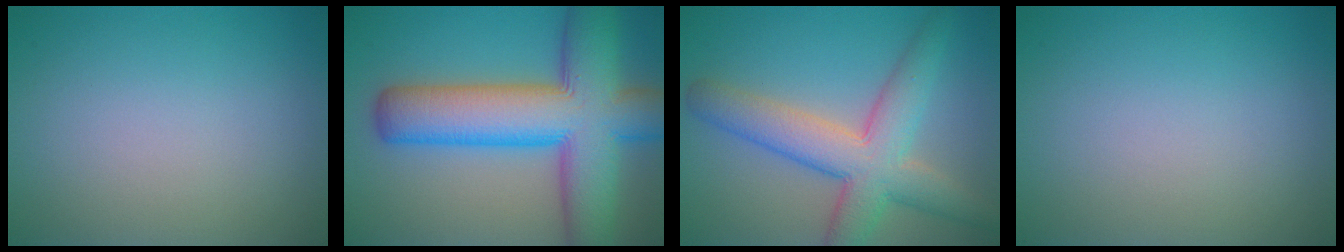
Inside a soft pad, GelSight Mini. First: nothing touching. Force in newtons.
{"total": 12.9, "press": 12.9, "slide": 0.4}
{"total": 7.2, "press": 7.2, "slide": 0.4}
{"total": 0.0}